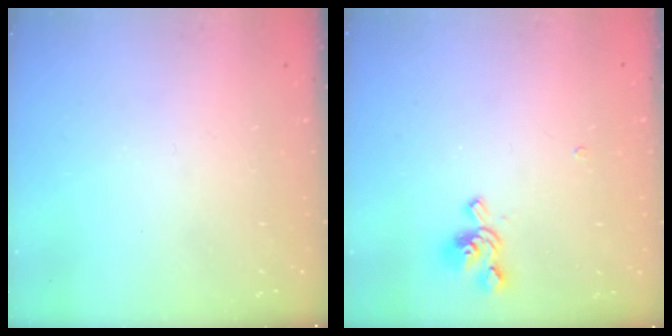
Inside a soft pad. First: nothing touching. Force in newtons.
{"total": 1.2, "press": 0.1, "slide": 1.2}